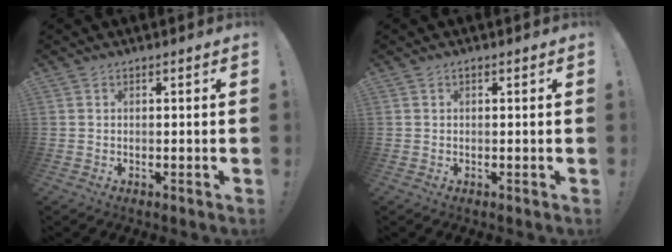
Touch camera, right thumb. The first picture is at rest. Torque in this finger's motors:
{"motor_torque": [0.03, 0.00, -0.10, 0.06, 0.00]}